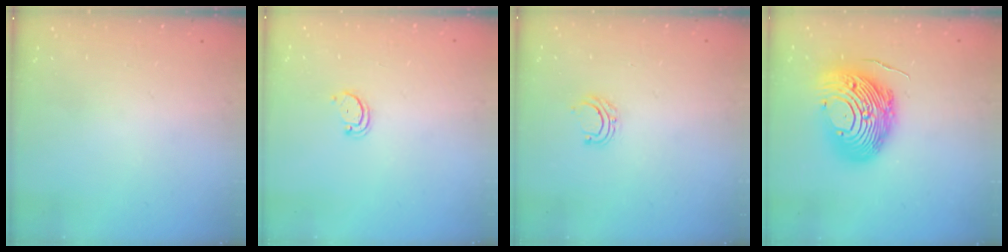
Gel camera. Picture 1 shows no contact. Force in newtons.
{"total": 2.2, "press": 2.2, "slide": 0.4}
{"total": 4.1, "press": 4.0, "slide": 0.6}
{"total": 17.6, "press": 17.5, "slide": 2.2}